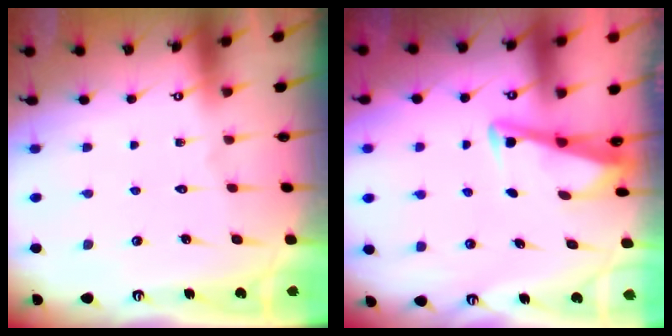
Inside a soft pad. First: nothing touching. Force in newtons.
{"total": 3.4, "press": 3.4, "slide": 0.3}